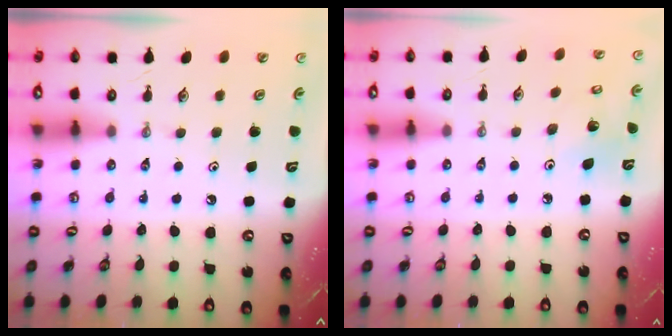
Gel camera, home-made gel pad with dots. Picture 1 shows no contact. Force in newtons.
{"total": 4.2, "press": 4.0, "slide": 1.3}